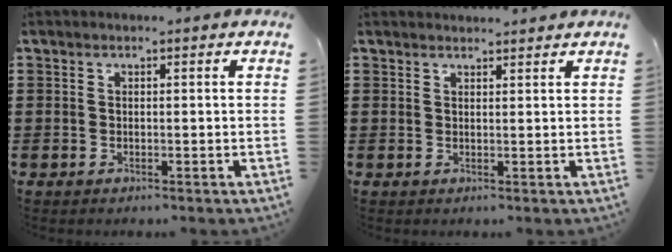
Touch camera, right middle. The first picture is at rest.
{"total": 1.4, "force": [1.4, 0.0, 0.0], "torque": [-0.004, -0.001, 0.027]}